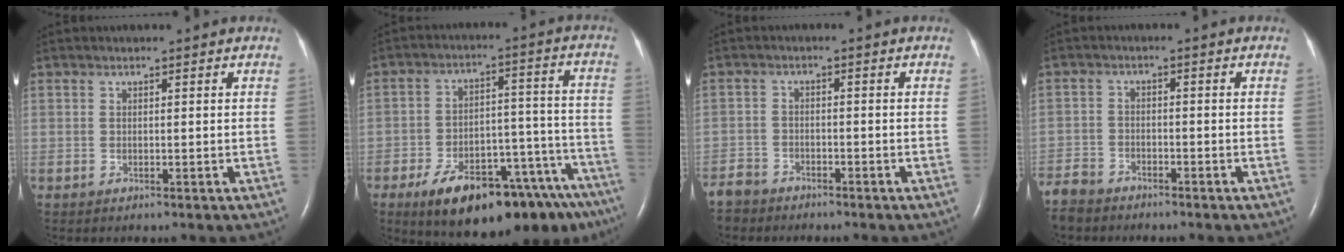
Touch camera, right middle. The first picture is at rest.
{"total": 21.5, "force": [-15.3, 7.0, 13.4], "torque": [-0.113, 0.035, -0.214]}
{"total": 4.6, "force": [-4.3, 1.9, -0.1], "torque": [0.001, -0.006, -0.084]}
{"total": 5.5, "force": [-5.1, 1.9, 0.8], "torque": [-0.017, -0.013, -0.100]}